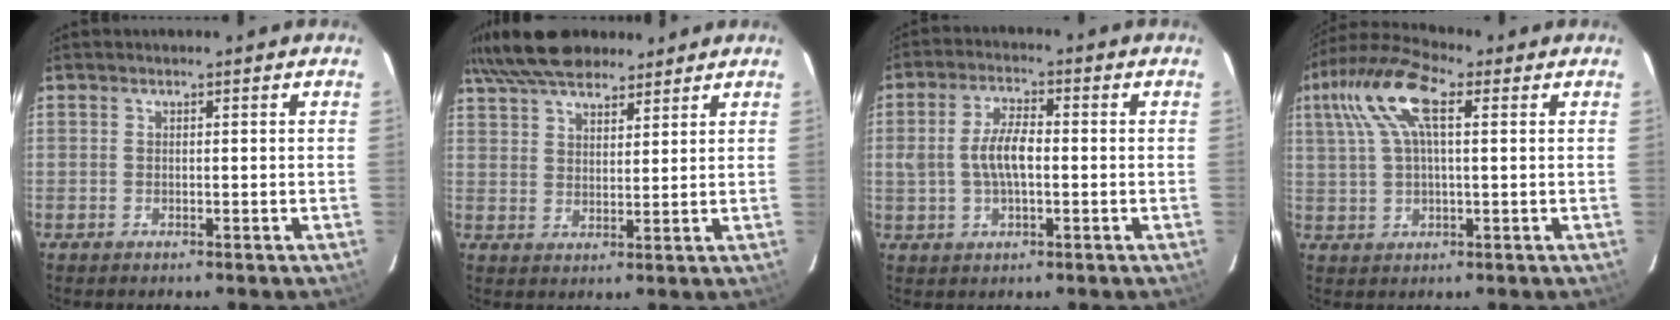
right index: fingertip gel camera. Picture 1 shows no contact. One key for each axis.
{"total": 14.3, "fx": 11.4, "fy": 5.8, "fz": 6.5, "tx": -0.140, "ty": 0.055, "tz": 0.193}
{"total": 6.9, "fx": -0.4, "fy": 3.0, "fz": 6.2, "tx": -0.122, "ty": 0.008, "tz": -0.003}
{"total": 11.7, "fx": 4.3, "fy": 4.2, "fz": 10.1, "tx": -0.205, "ty": 0.032, "tz": 0.075}